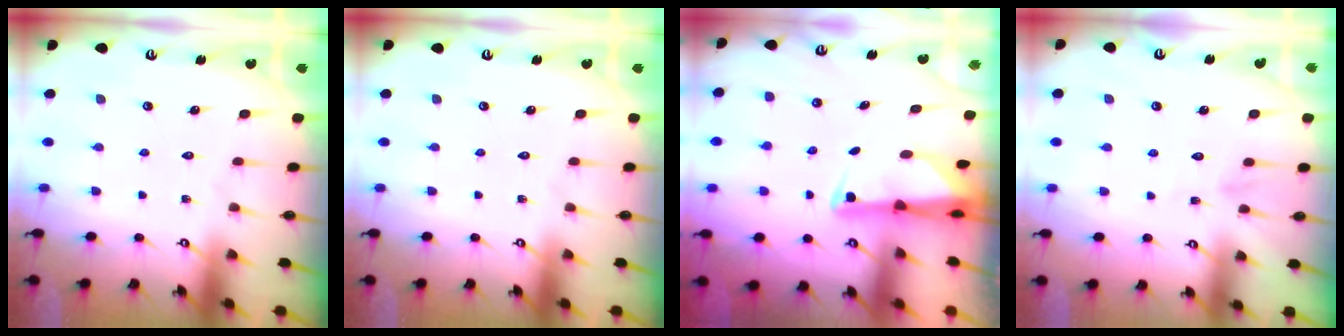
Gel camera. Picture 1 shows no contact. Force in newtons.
{"total": 0.0}
{"total": 2.6, "press": 2.6, "slide": 0.5}
{"total": 2.8, "press": 2.8, "slide": 0.3}